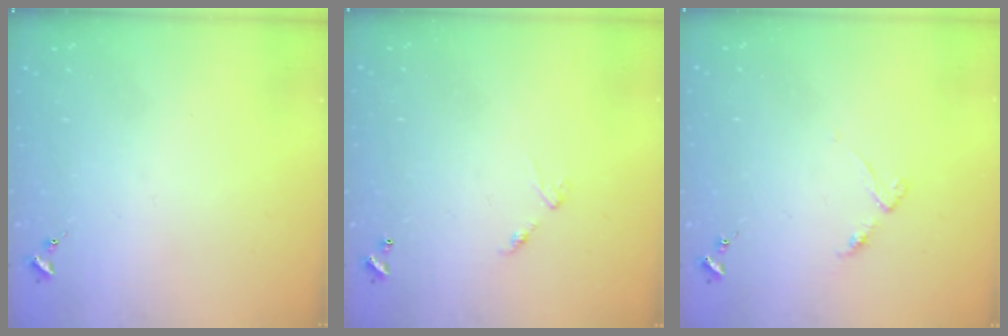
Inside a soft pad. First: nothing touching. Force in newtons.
{"total": 5.8, "press": 5.8, "slide": 0.4}
{"total": 4.0, "press": 3.9, "slide": 0.4}